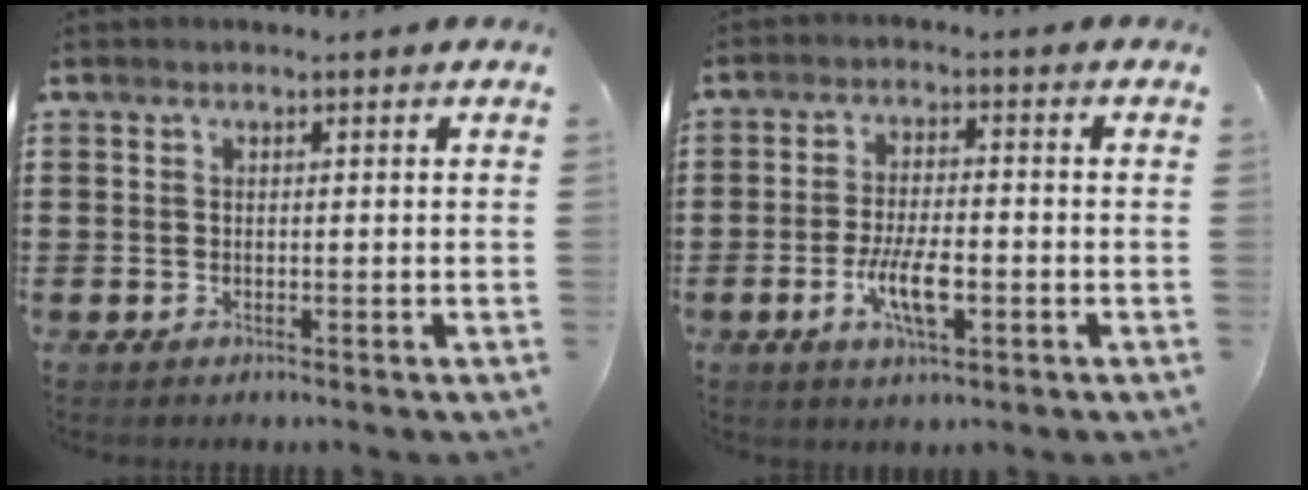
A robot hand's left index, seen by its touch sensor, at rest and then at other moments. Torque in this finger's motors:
{"motor_torque": [0.43, 0.18, 0.26, 0.11]}